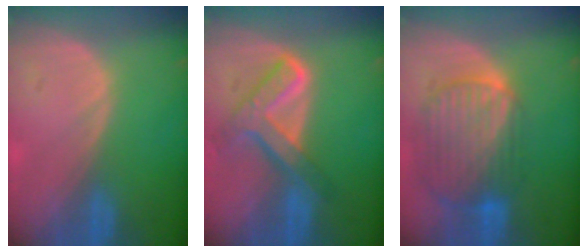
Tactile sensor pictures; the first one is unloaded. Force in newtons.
{"total": 7.9, "press": 6.7, "slide": 4.1}
{"total": 10.3, "press": 8.7, "slide": 5.6}